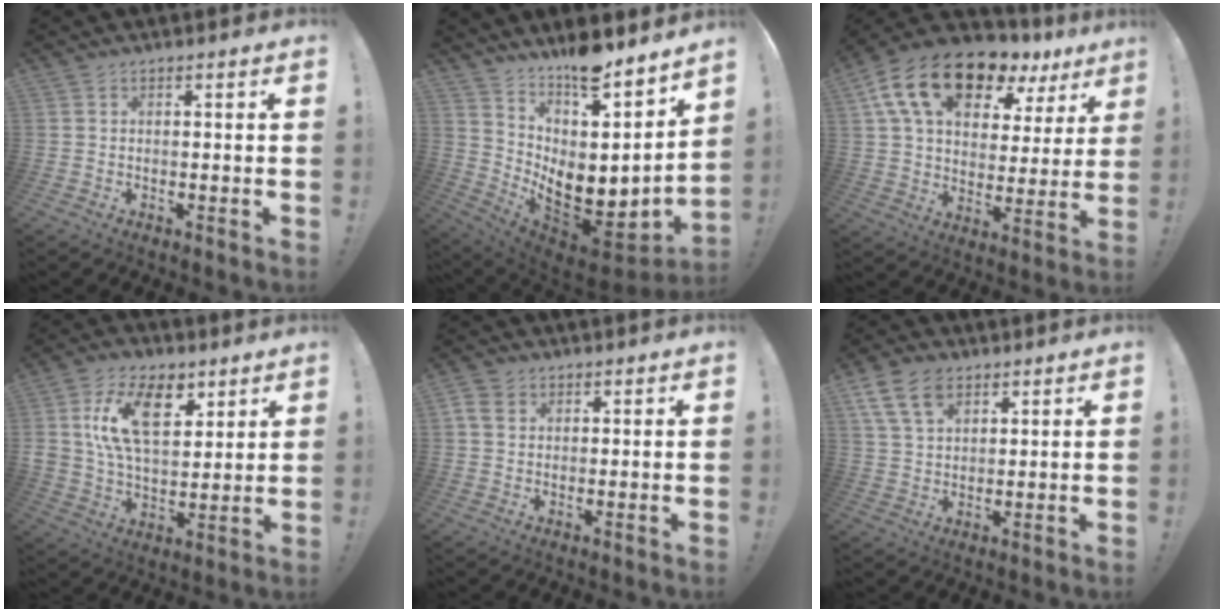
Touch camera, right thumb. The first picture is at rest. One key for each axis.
{"total": 12.1, "fx": 6.1, "fy": 5.9, "fz": 8.6, "tx": -0.114, "ty": -0.092, "tz": 0.114}
{"total": 18.4, "fx": 11.4, "fy": 9.6, "fz": 10.8, "tx": -0.187, "ty": -0.059, "tz": 0.204}
{"total": 17.6, "fx": 7.4, "fy": 10.7, "fz": 11.9, "tx": -0.198, "ty": -0.024, "tz": 0.133}
{"total": 5.0, "fx": 1.9, "fy": 4.0, "fz": 2.3, "tx": -0.037, "ty": 0.002, "tz": 0.039}
{"total": 10.9, "fx": 6.1, "fy": 6.9, "fz": 5.8, "tx": -0.099, "ty": -0.016, "tz": 0.120}